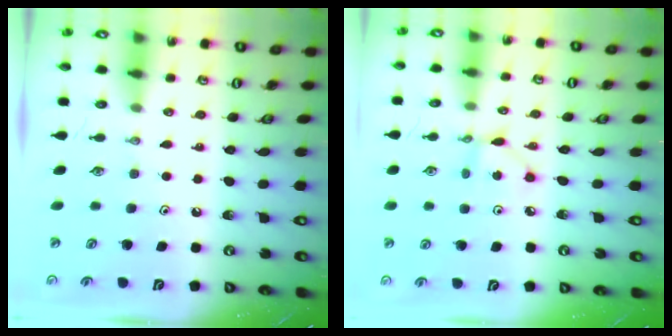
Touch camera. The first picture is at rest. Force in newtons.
{"total": 2.9, "press": 2.9, "slide": 0.1}